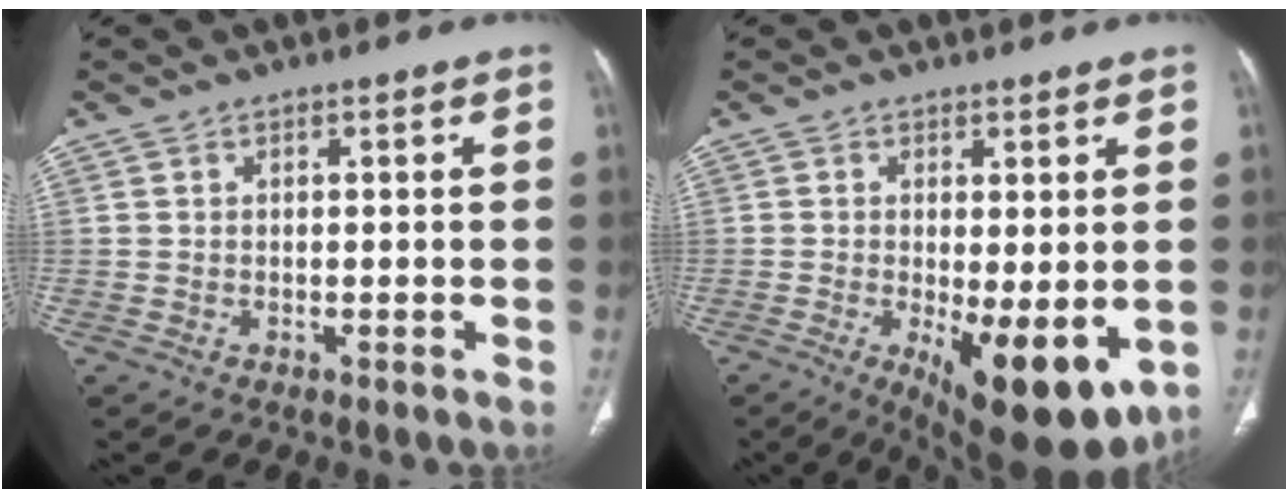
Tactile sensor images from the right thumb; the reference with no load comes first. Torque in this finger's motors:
{"motor_torque": [2.32, 2.69, 0.96, -0.85, 0.41]}